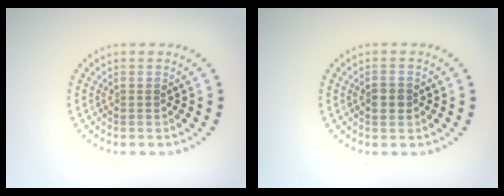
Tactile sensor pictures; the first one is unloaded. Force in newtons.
{"total": 1.6, "press": 1.5, "slide": 0.4}